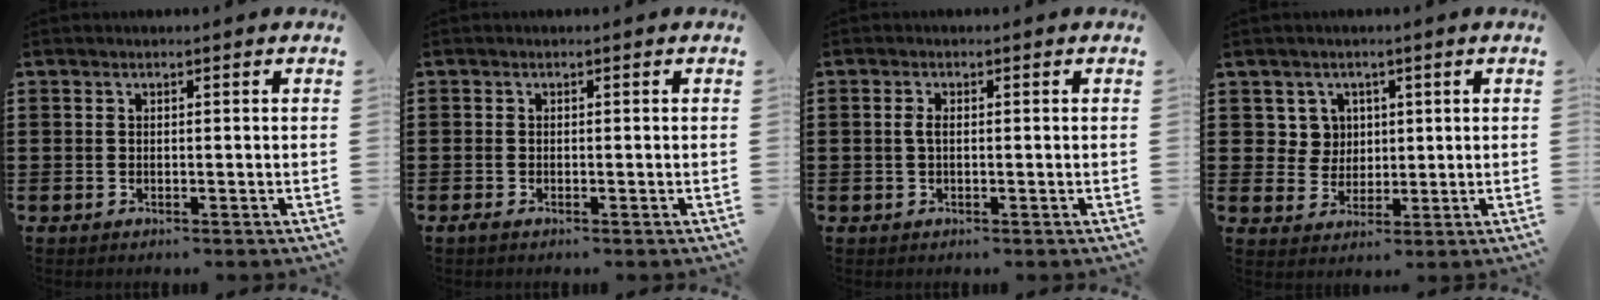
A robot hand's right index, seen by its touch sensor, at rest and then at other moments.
{"total": 0.5, "force": [-0.4, 0.1, 0.4], "torque": [-0.016, -0.007, -0.008]}
{"total": 1.6, "force": [-0.2, 0.6, 1.5], "torque": [-0.035, -0.002, -0.007]}
{"total": 4.3, "force": [1.5, 4.0, 0.7], "torque": [-0.028, 0.009, 0.027]}